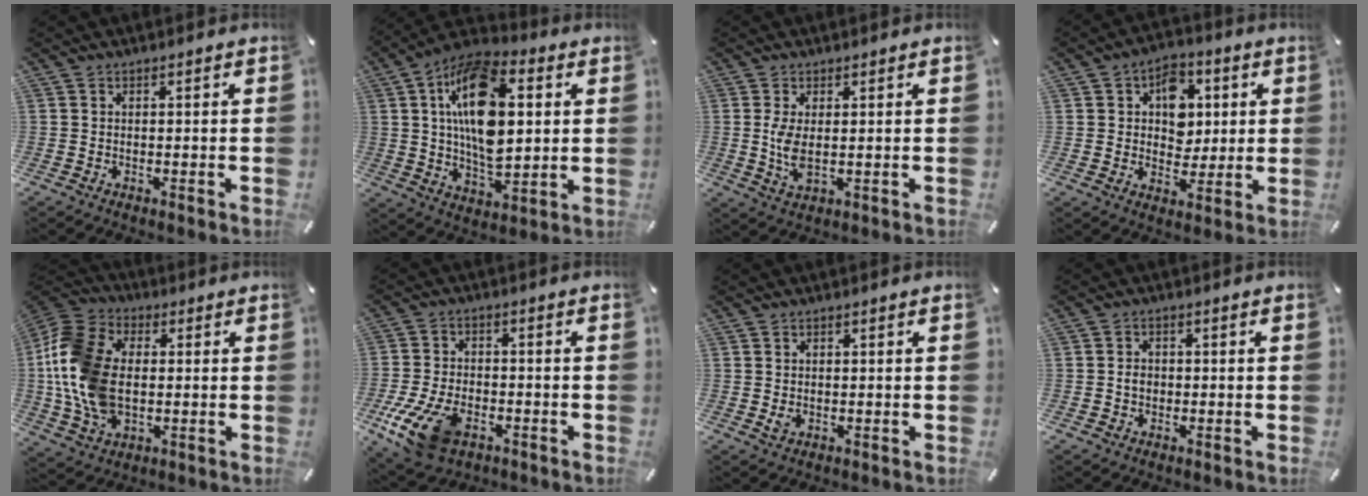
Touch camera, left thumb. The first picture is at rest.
{"total": 18.7, "force": [4.1, 10.4, 14.9], "torque": [-0.292, -0.003, 0.064]}
{"total": 5.7, "force": [0.4, 2.4, 5.2], "torque": [-0.118, -0.008, -0.001]}
{"total": 9.3, "force": [2.3, 7.7, 4.8], "torque": [-0.058, 0.000, 0.037]}
{"total": 17.3, "force": [-0.7, 12.1, 12.4], "torque": [-0.288, 0.007, -0.012]}
{"total": 13.3, "force": [-6.4, 7.9, 8.6], "torque": [-0.182, 0.024, -0.112]}
{"total": 1.3, "force": [-0.1, 1.1, 0.8], "torque": [-0.007, -0.003, -0.002]}
{"total": 2.7, "force": [-0.4, 2.2, 1.5], "torque": [-0.030, 0.005, -0.009]}